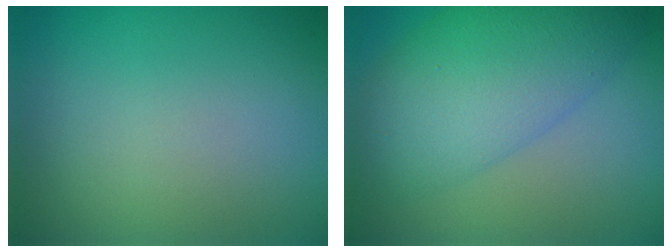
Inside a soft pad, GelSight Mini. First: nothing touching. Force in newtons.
{"total": 8.0, "press": 8.0, "slide": 0.3}